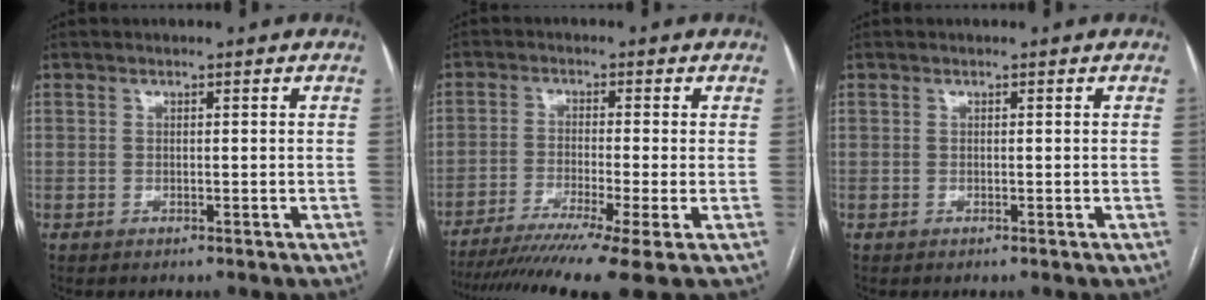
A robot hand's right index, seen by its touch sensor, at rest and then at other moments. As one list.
[{"total": 13.1, "force": [-9.6, -1.3, 8.8], "torque": [-0.134, -0.033, -0.152]}, {"total": 0.0}]